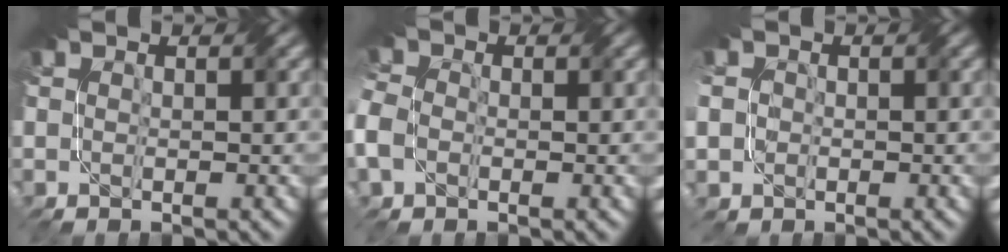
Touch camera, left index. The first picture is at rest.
{"total": 3.1, "force": [-1.0, 2.4, 1.7], "torque": [-0.057, 0.003, -0.029]}
{"total": 4.8, "force": [0.6, 4.4, 1.9], "torque": [-0.055, 0.019, -0.014]}